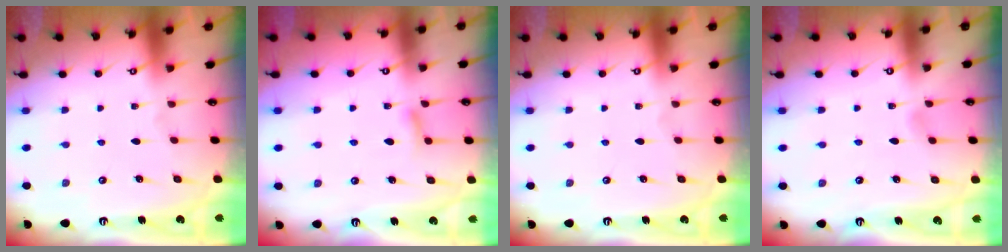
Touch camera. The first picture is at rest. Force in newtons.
{"total": 6.0, "press": 6.0, "slide": 0.6}
{"total": 0.0}
{"total": 3.6, "press": 3.6, "slide": 0.4}